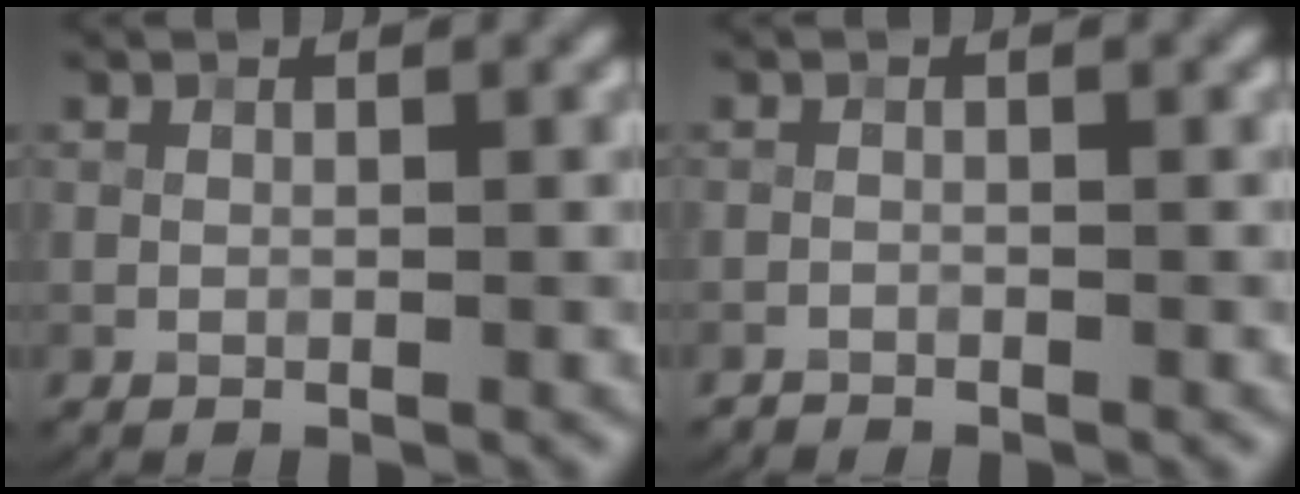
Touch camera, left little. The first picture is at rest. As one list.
[{"total": 0.6, "force": [-0.5, 0.1, -0.2], "torque": [0.007, -0.004, -0.012]}]